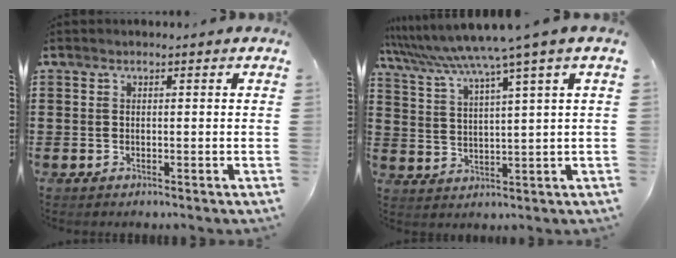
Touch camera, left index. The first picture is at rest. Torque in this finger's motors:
{"motor_torque": [2.14, 0.00, 0.00, -0.06]}